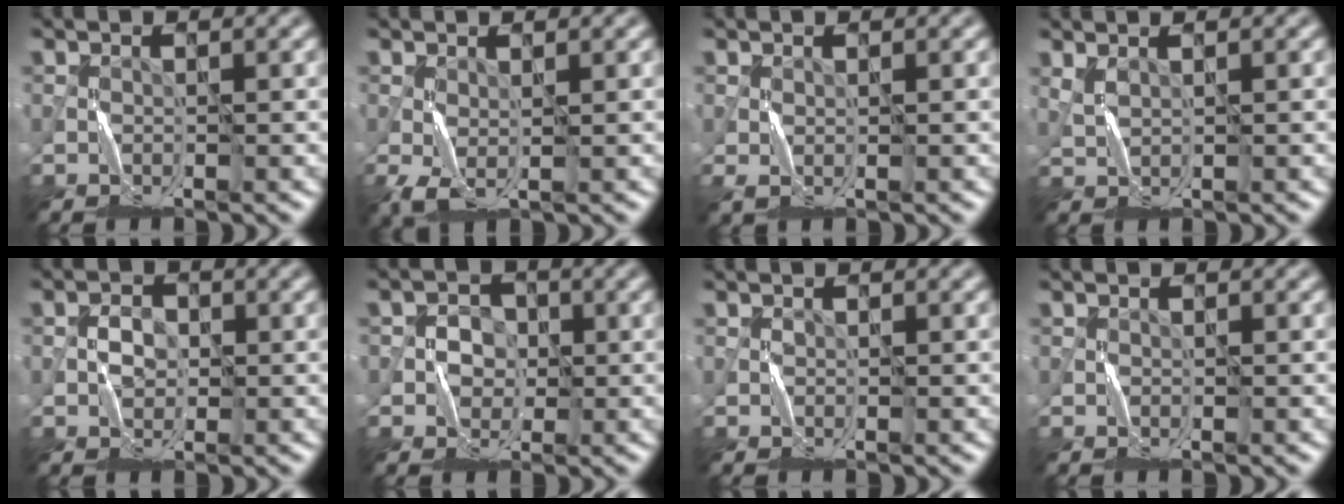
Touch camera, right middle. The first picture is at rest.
{"total": 1.8, "force": [-0.1, 0.8, 1.6], "torque": [-0.049, -0.003, 0.000]}
{"total": 0.8, "force": [0.3, 0.3, 0.7], "torque": [-0.022, -0.002, 0.008]}
{"total": 1.2, "force": [1.0, 0.4, 0.6], "torque": [-0.021, -0.001, 0.025]}
{"total": 1.8, "force": [-0.2, 1.4, 1.0], "torque": [-0.017, 0.004, -0.006]}
{"total": 2.1, "force": [-0.3, 2.1, 0.6], "torque": [-0.002, 0.004, -0.009]}
{"total": 0.0}
{"total": 0.0}